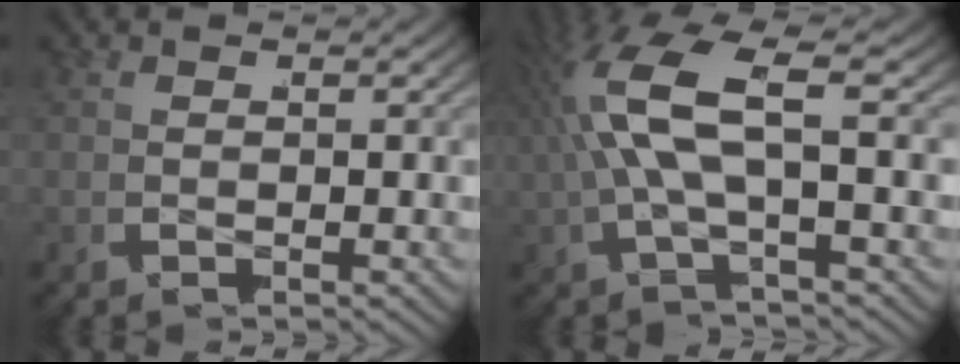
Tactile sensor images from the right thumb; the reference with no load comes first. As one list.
[{"total": 7.0, "force": [0.0, 2.3, 6.6], "torque": [-0.157, 0.011, -0.003]}]